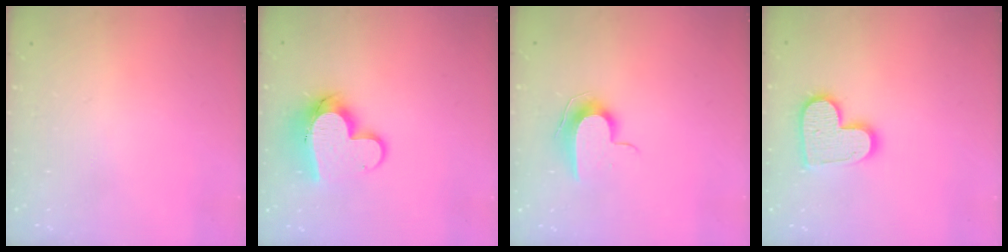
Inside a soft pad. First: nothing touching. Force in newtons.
{"total": 15.1, "press": 15.0, "slide": 1.2}
{"total": 9.2, "press": 9.1, "slide": 1.0}
{"total": 12.3, "press": 12.2, "slide": 0.6}